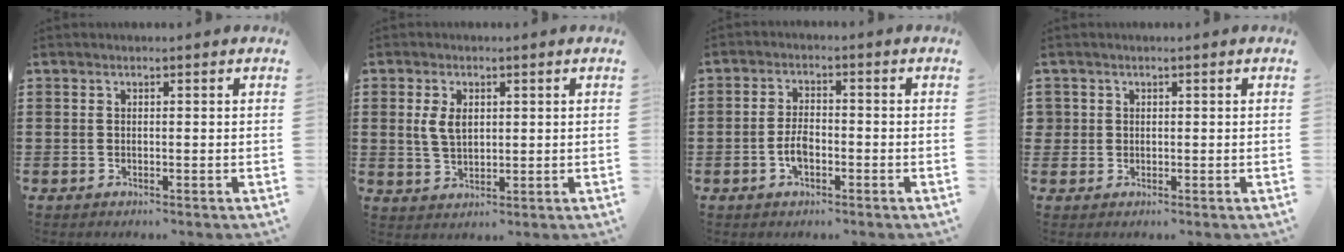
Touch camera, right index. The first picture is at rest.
{"total": 4.2, "force": [0.9, 2.5, 3.3], "torque": [-0.078, 0.006, 0.013]}
{"total": 3.9, "force": [-1.3, 1.9, 3.1], "torque": [-0.071, 0.002, -0.028]}
{"total": 1.3, "force": [0.3, 1.3, 0.2], "torque": [-0.006, 0.006, 0.005]}